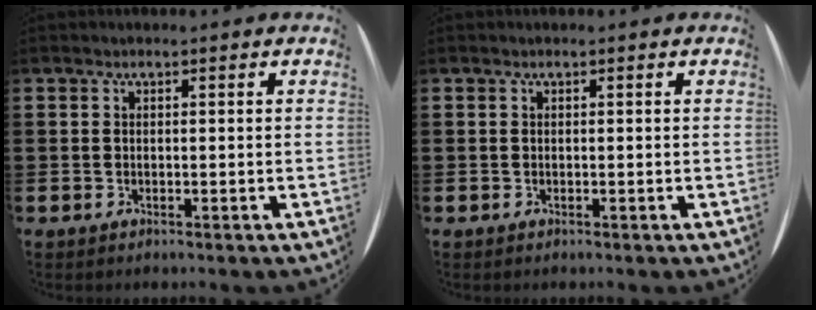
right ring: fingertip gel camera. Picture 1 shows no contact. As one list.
[{"total": 0.0}]